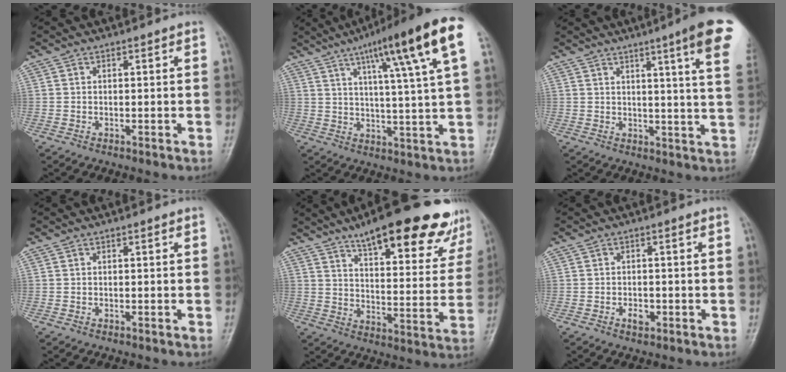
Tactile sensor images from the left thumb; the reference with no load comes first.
{"total": 17.9, "force": [8.4, 1.6, 15.8], "torque": [-0.227, -0.010, 0.118]}
{"total": 12.9, "force": [7.0, 0.2, 10.9], "torque": [-0.134, -0.029, 0.075]}
{"total": 0.0}
{"total": 24.7, "force": [17.2, 7.2, 16.2], "torque": [-0.183, -0.051, 0.232]}
{"total": 2.1, "force": [-0.9, 1.3, 1.4], "torque": [-0.020, 0.005, -0.012]}